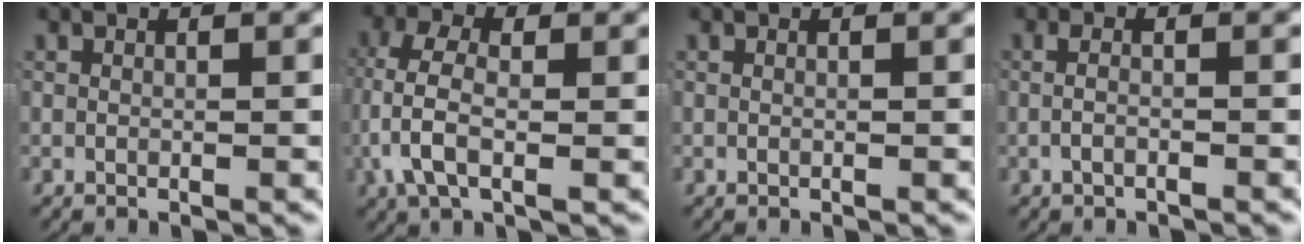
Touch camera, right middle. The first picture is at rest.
{"total": 5.3, "force": [-0.5, 2.8, 4.4], "torque": [-0.108, -0.015, -0.005]}
{"total": 0.0}
{"total": 1.5, "force": [-0.7, 0.2, 1.3], "torque": [-0.022, -0.002, -0.014]}